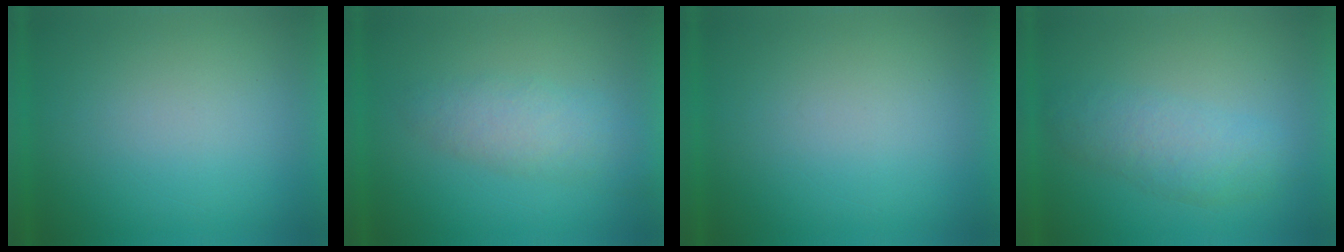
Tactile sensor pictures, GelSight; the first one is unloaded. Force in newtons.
{"total": 3.2}
{"total": 0.0}
{"total": 3.6}